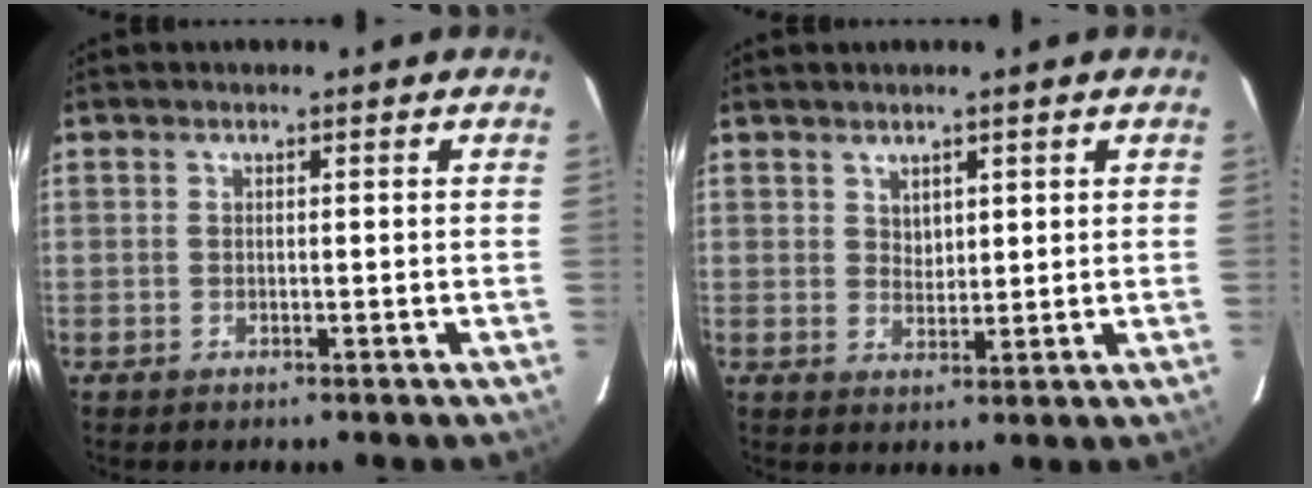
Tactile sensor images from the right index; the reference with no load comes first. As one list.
[{"total": 2.7, "force": [1.7, 1.8, 1.2], "torque": [-0.013, 0.001, 0.032]}]